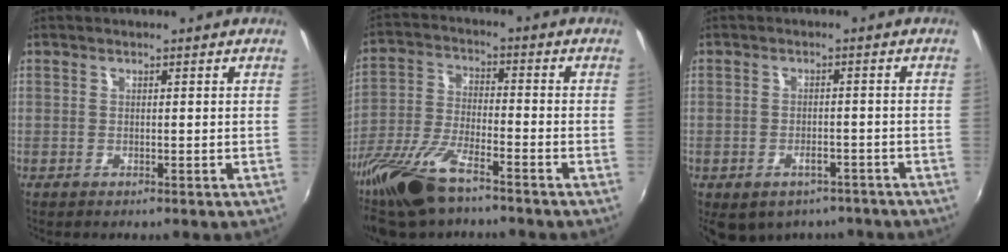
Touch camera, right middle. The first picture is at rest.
{"total": 15.8, "force": [-11.4, 4.5, 9.9], "torque": [-0.219, -0.033, -0.223]}
{"total": 8.8, "force": [-5.9, 5.3, 3.9], "torque": [-0.082, -0.006, -0.067]}